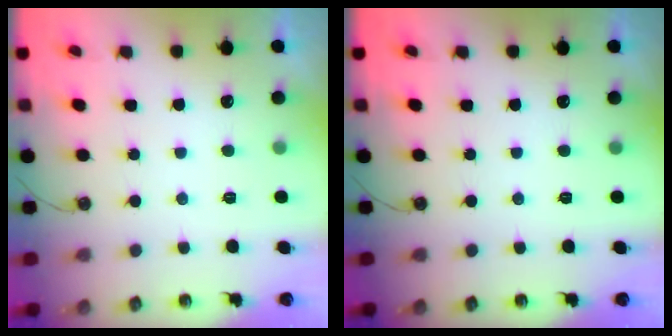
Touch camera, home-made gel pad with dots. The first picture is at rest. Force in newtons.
{"total": 0.0}